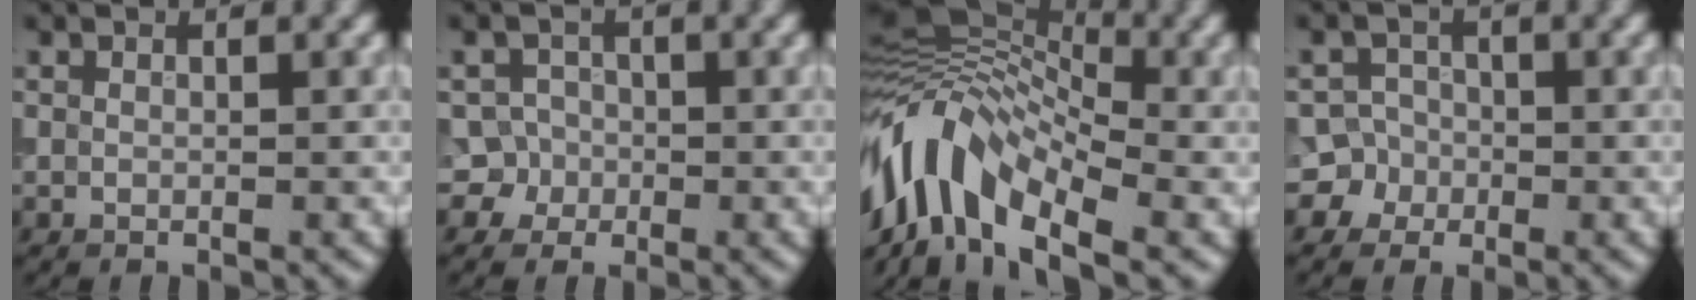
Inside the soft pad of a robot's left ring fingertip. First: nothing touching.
{"total": 3.5, "force": [-1.3, 3.2, 0.4], "torque": [0.026, 0.007, -0.033]}
{"total": 11.0, "force": [-3.3, 6.3, 8.4], "torque": [-0.161, 0.017, -0.080]}
{"total": 4.1, "force": [-1.7, 3.7, 0.2], "torque": [0.032, 0.003, -0.043]}